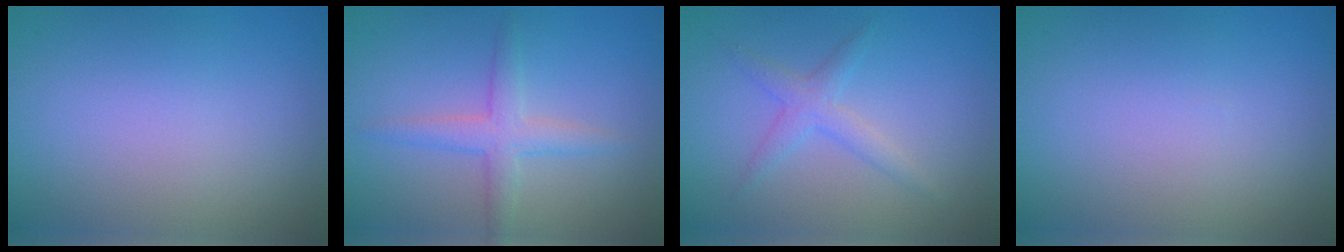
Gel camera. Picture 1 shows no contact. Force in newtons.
{"total": 2.9, "press": 2.9, "slide": 0.1}
{"total": 2.1, "press": 2.1, "slide": 0.1}
{"total": 0.0}